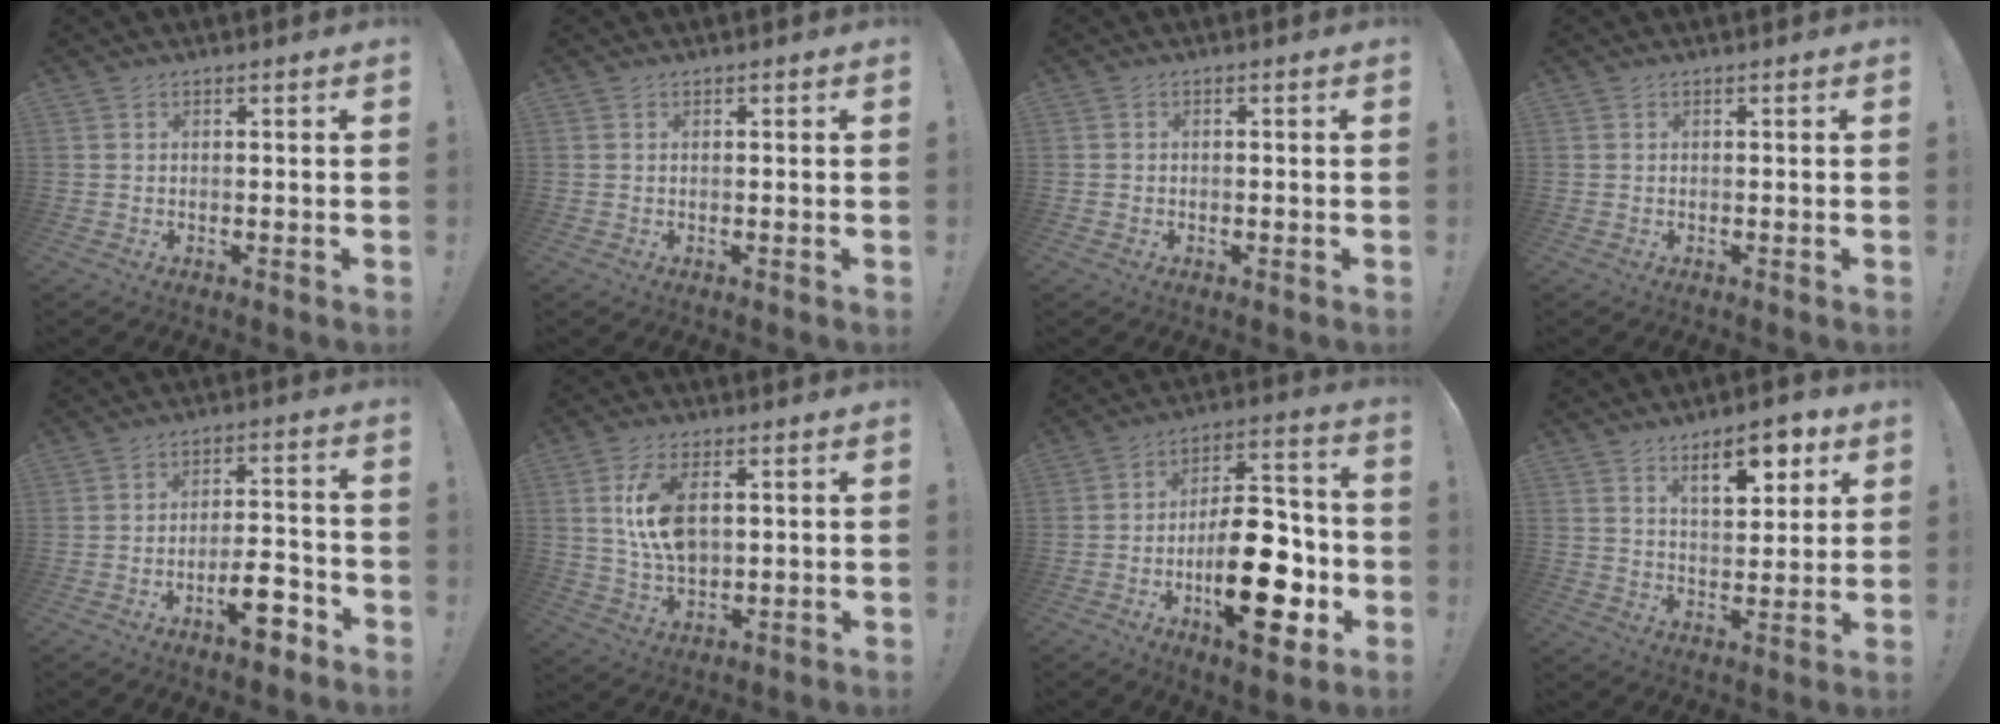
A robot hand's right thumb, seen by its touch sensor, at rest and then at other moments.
{"total": 0.0}
{"total": 0.9, "force": [-0.6, 0.7, 0.1], "torque": [-0.009, 0.005, -0.009]}
{"total": 0.0}
{"total": 9.6, "force": [-5.6, 3.4, 7.0], "torque": [-0.104, 0.039, -0.094]}
{"total": 11.3, "force": [2.4, 6.3, 9.0], "torque": [-0.172, -0.006, 0.041]}
{"total": 23.6, "force": [-6.5, 10.9, 19.8], "torque": [-0.323, 0.044, -0.090]}
{"total": 10.4, "force": [6.0, 4.1, 7.4], "torque": [-0.092, -0.027, 0.100]}